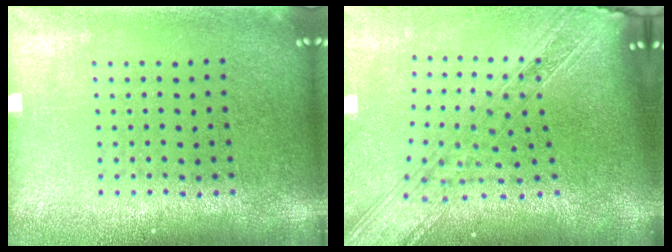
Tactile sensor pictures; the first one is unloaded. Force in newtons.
{"total": 2.6, "press": 2.2, "slide": 1.5}